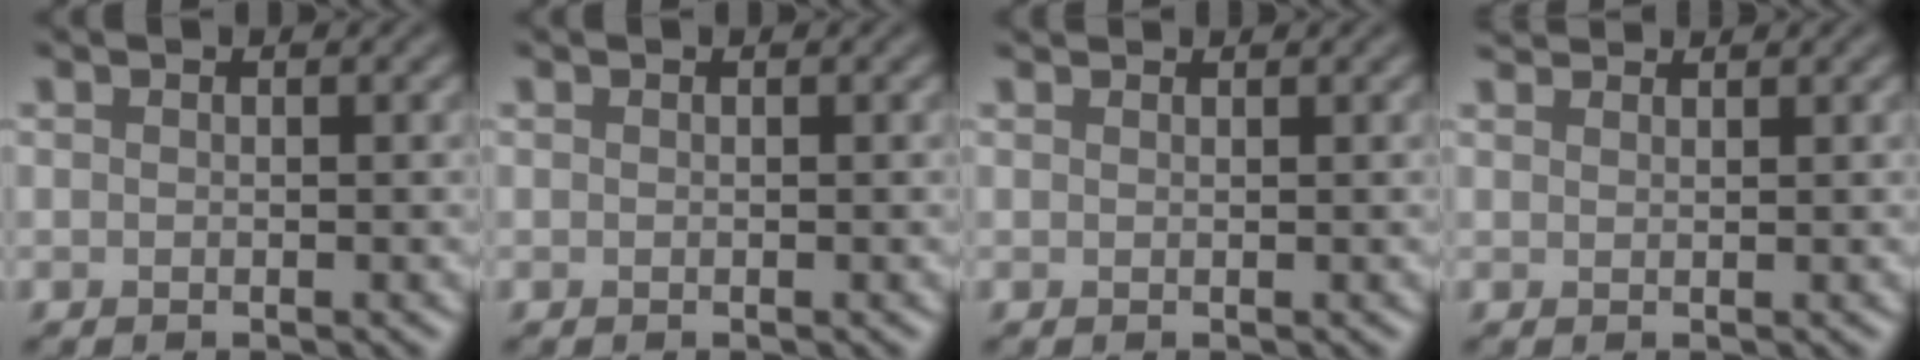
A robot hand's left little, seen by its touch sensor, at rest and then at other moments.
{"total": 0.0}
{"total": 1.4, "force": [1.4, 0.1, 0.3], "torque": [-0.014, -0.002, 0.013]}
{"total": 2.4, "force": [2.3, 0.2, 0.6], "torque": [-0.015, 0.004, 0.032]}